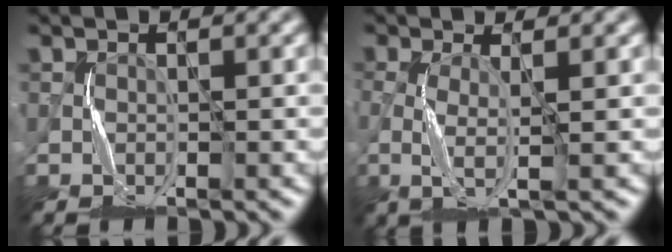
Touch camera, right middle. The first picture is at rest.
{"total": 1.9, "force": [-0.4, 0.1, 1.9], "torque": [-0.053, -0.006, -0.009]}